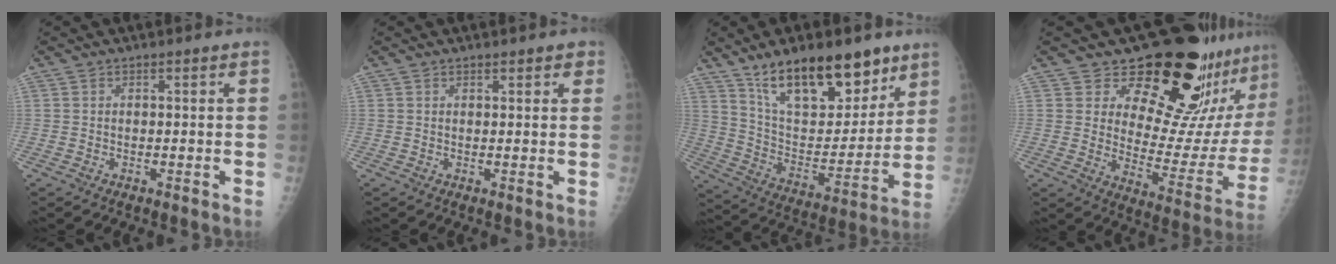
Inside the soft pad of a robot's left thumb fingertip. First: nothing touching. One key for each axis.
{"total": 1.9, "fx": 1.3, "fy": 0.9, "fz": 1.0, "tx": 0.001, "ty": -0.004, "tz": 0.013}
{"total": 22.3, "fx": 14.7, "fy": 9.4, "fz": 13.9, "tx": -0.174, "ty": -0.061, "tz": 0.256}
{"total": 23.3, "fx": 18.3, "fy": 8.6, "fz": 11.6, "tx": -0.106, "ty": -0.131, "tz": 0.240}